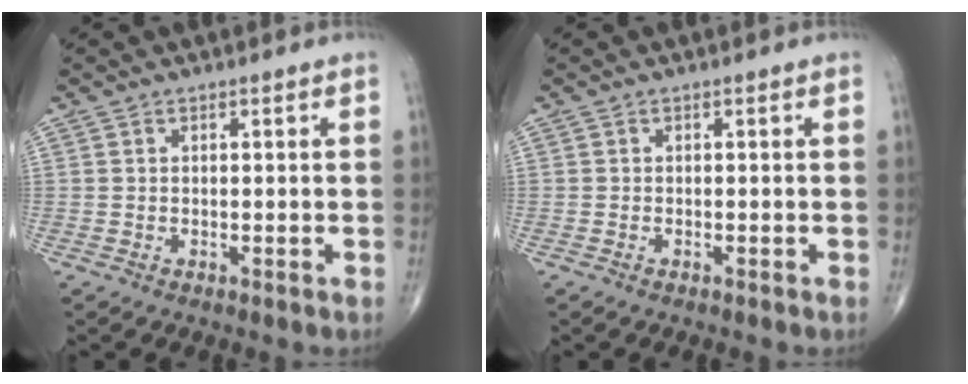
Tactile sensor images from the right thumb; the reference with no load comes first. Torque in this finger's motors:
{"motor_torque": [-0.10, 0.29, -0.32, -0.19, -0.02]}